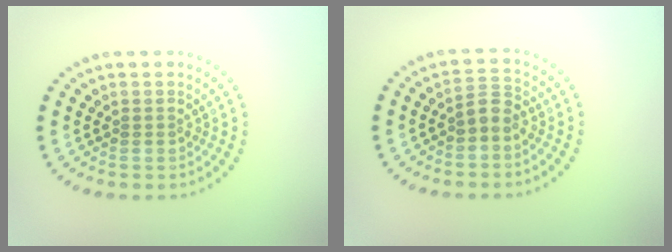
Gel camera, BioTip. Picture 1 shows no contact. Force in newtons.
{"total": 1.8, "press": 1.5, "slide": 1.1}